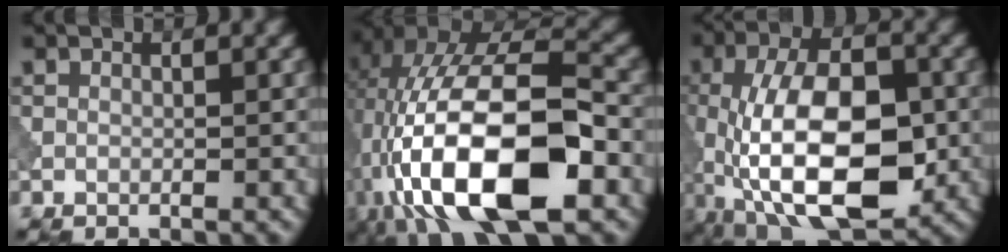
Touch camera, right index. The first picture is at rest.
{"total": 17.2, "force": [-5.6, 8.1, 14.2], "torque": [-0.265, -0.002, -0.094]}
{"total": 13.6, "force": [-3.9, 6.6, 11.2], "torque": [-0.203, 0.000, -0.072]}